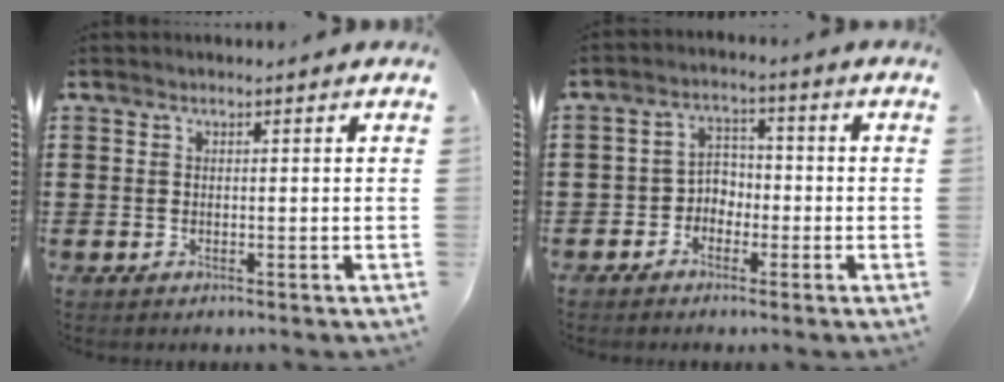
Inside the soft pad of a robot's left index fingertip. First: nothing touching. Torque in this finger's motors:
{"motor_torque": [0.13, 0.14, 0.06, 0.02]}